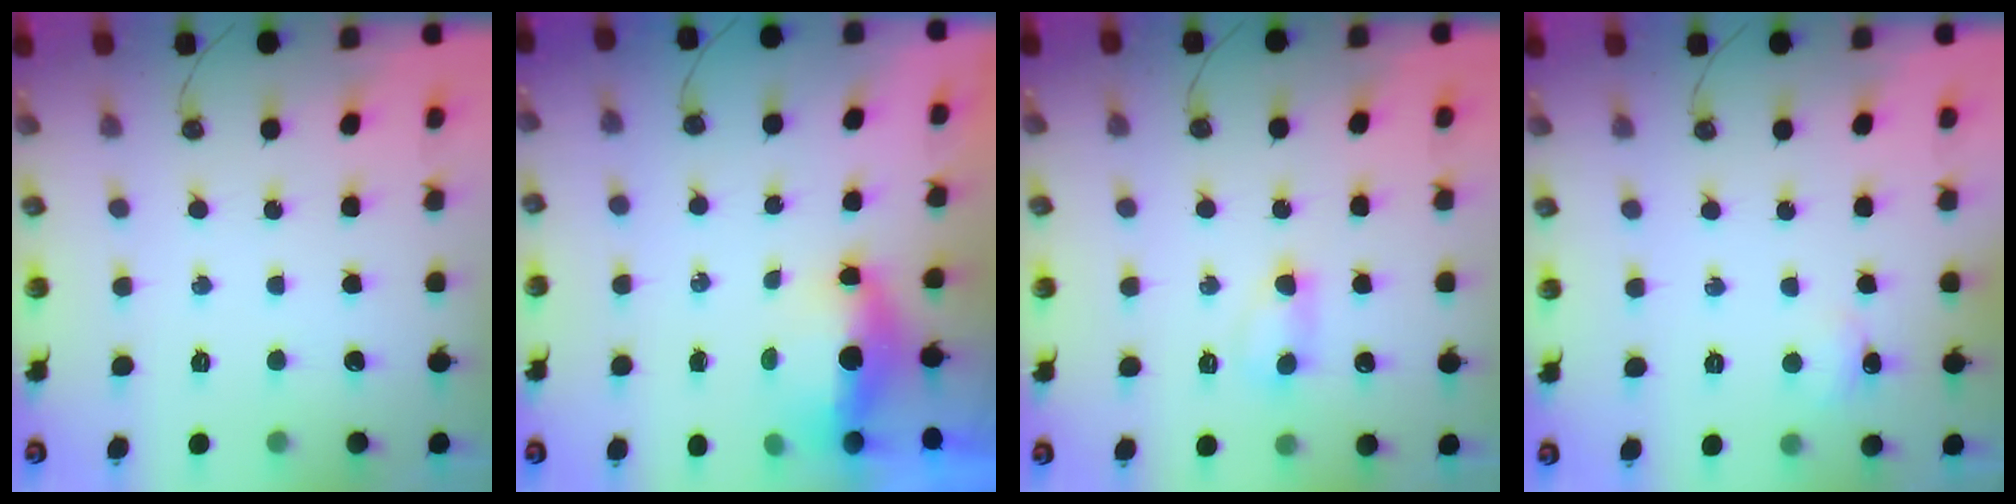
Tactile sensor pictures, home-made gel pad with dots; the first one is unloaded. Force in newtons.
{"total": 5.3, "press": 5.1, "slide": 1.2}
{"total": 4.8, "press": 4.7, "slide": 1.1}
{"total": 5.2, "press": 5.2, "slide": 0.8}